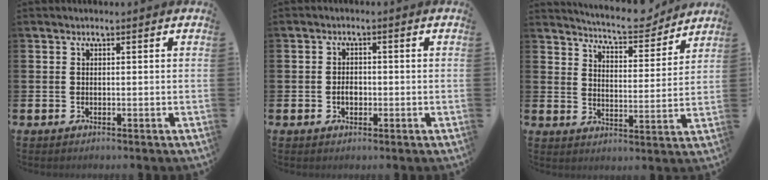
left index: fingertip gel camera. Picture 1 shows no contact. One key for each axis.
{"total": 2.0, "fx": -0.4, "fy": 1.4, "fz": 1.4, "tx": -0.019, "ty": 0.002, "tz": -0.012}
{"total": 6.7, "fx": 6.5, "fy": 0.8, "fz": 1.4, "tx": -0.041, "ty": -0.045, "tz": 0.110}